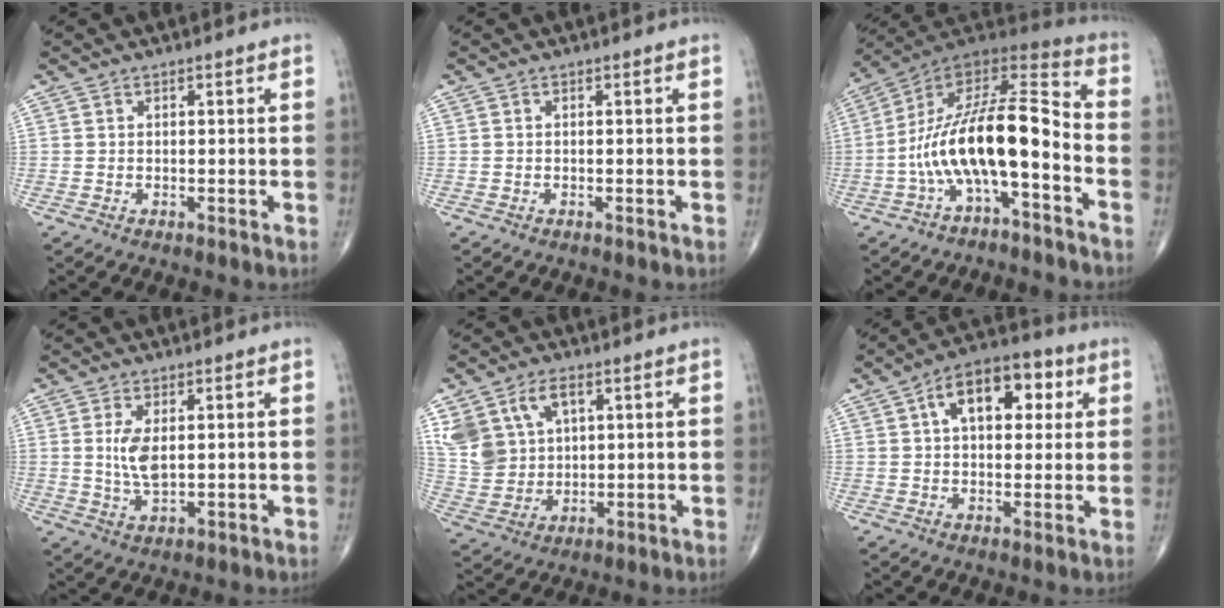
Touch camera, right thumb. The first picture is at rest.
{"total": 0.0}
{"total": 17.2, "force": [-5.1, 5.8, 15.4], "torque": [-0.279, 0.090, -0.093]}
{"total": 5.5, "force": [0.9, 2.6, 4.8], "torque": [-0.097, -0.011, 0.023]}
{"total": 12.2, "force": [5.1, 8.5, 7.1], "torque": [-0.134, -0.007, 0.115]}
{"total": 13.2, "force": [4.0, 7.5, 10.1], "torque": [-0.125, 0.018, 0.055]}